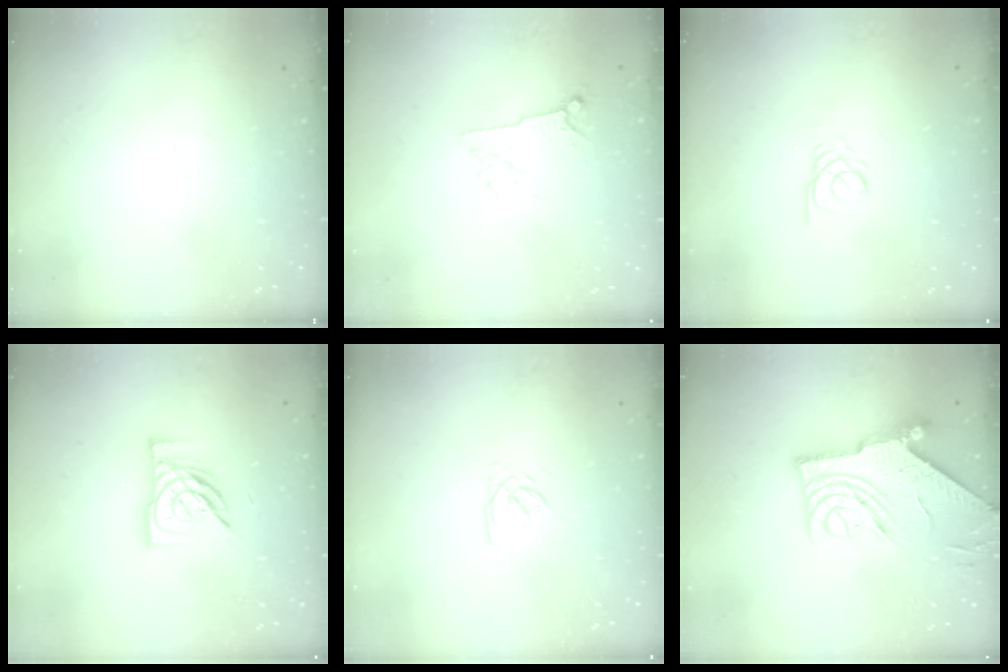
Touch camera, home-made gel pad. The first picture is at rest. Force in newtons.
{"total": 4.1, "press": 4.0, "slide": 0.5}
{"total": 2.7, "press": 2.7, "slide": 0.3}
{"total": 13.3, "press": 13.2, "slide": 1.2}
{"total": 2.3, "press": 2.3, "slide": 0.3}
{"total": 14.4, "press": 14.4, "slide": 1.3}